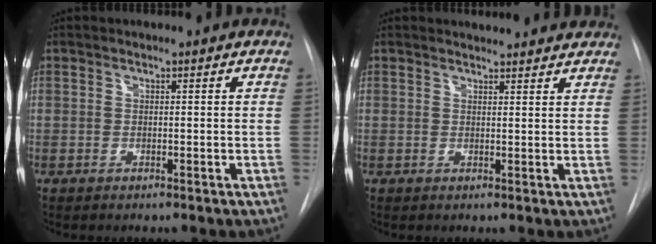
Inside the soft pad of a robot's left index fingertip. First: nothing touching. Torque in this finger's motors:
{"motor_torque": [0.07, 0.00, -0.09, 0.00]}